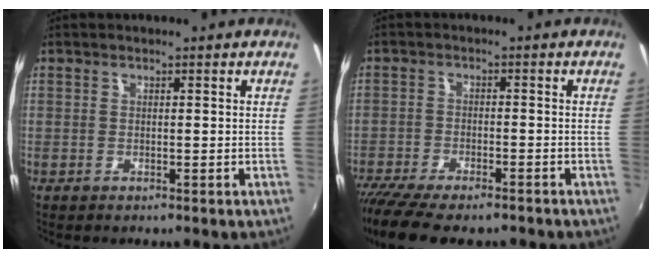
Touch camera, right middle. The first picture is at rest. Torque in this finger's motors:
{"motor_torque": [1.14, -1.00, 0.22, 0.13]}